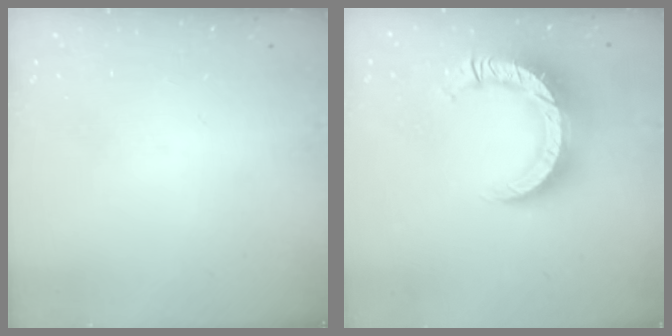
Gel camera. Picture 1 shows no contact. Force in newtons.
{"total": 15.7, "press": 15.6, "slide": 1.7}